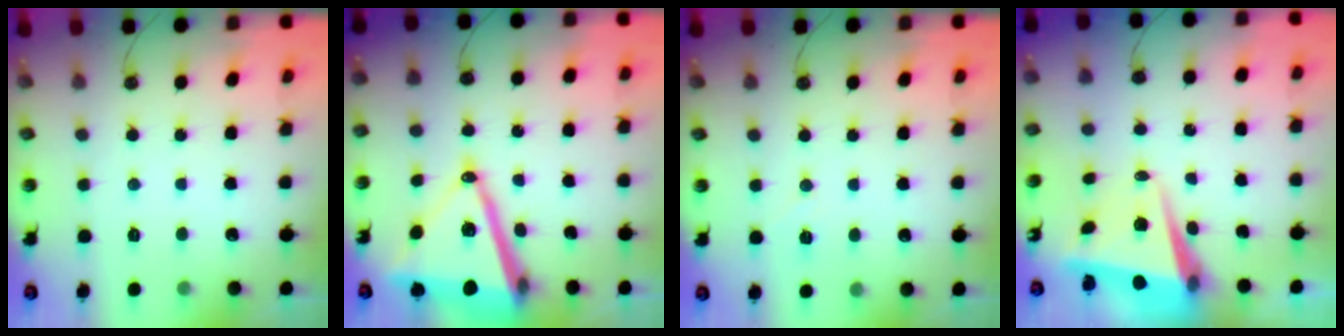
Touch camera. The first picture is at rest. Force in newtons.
{"total": 18.2, "press": 17.8, "slide": 3.8}
{"total": 6.0, "press": 6.0, "slide": 1.0}
{"total": 7.6, "press": 7.5, "slide": 1.2}